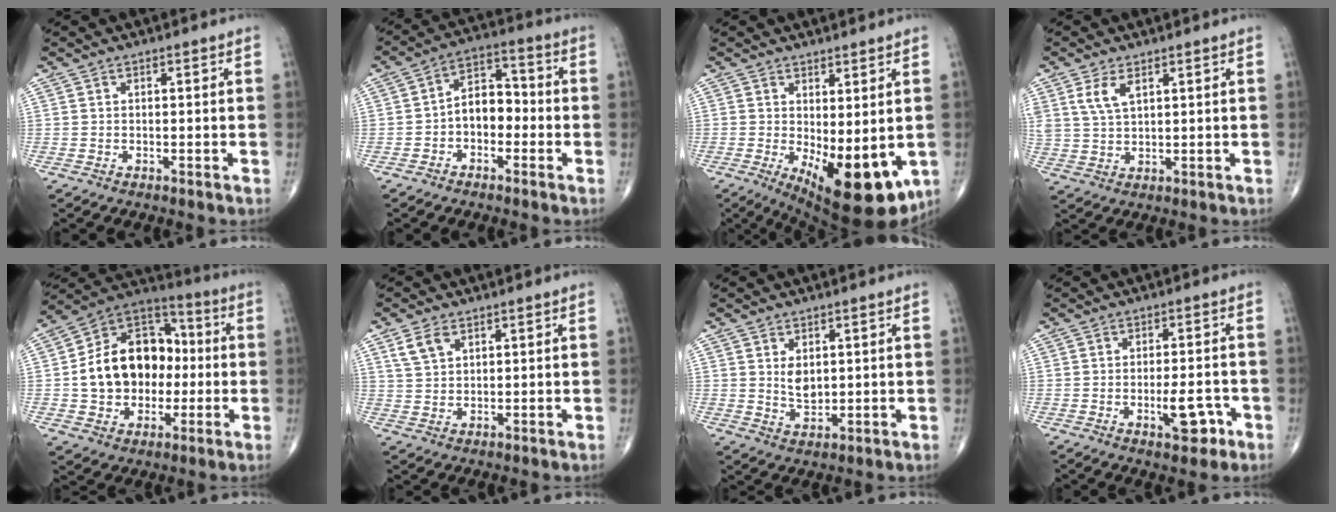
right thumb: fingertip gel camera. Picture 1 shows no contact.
{"total": 7.9, "force": [-1.7, 5.3, 5.6], "torque": [-0.064, 0.035, -0.045]}
{"total": 14.6, "force": [-3.2, 6.1, 12.9], "torque": [-0.172, -0.027, -0.027]}
{"total": 5.0, "force": [2.4, 2.4, 3.6], "torque": [-0.074, -0.006, 0.055]}
{"total": 19.1, "force": [-0.6, 14.4, 12.5], "torque": [-0.160, 0.036, -0.008]}
{"total": 4.3, "force": [2.3, 2.6, 2.5], "torque": [-0.046, -0.004, 0.052]}
{"total": 4.2, "force": [1.0, 2.7, 3.1], "torque": [-0.040, -0.013, 0.025]}
{"total": 6.0, "force": [-2.5, 2.4, 4.8], "torque": [-0.057, 0.011, -0.031]}